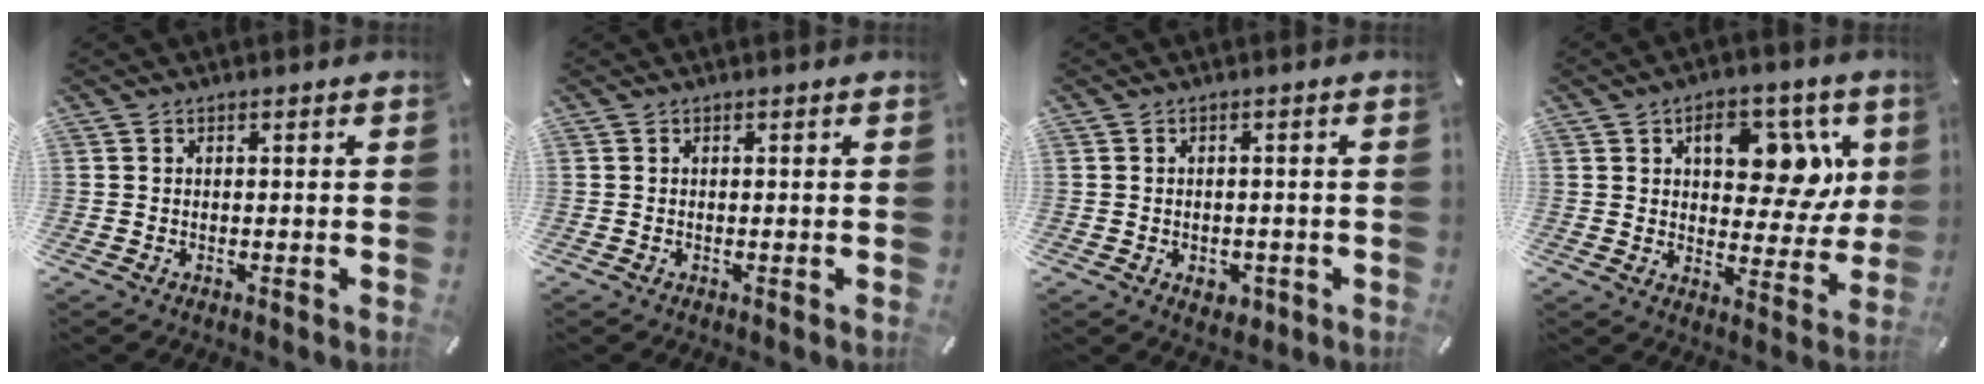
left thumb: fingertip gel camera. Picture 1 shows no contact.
{"total": 0.0}
{"total": 3.4, "force": [-1.4, 2.5, 1.8], "torque": [-0.020, 0.002, -0.025]}
{"total": 13.6, "force": [5.2, 8.2, 9.6], "torque": [-0.102, -0.024, 0.081]}